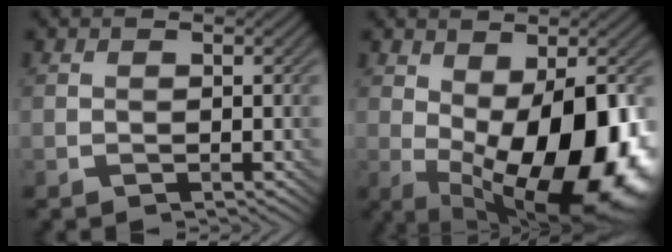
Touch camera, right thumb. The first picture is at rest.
{"total": 17.1, "force": [-2.7, 8.1, 14.8], "torque": [-0.217, -0.021, -0.027]}